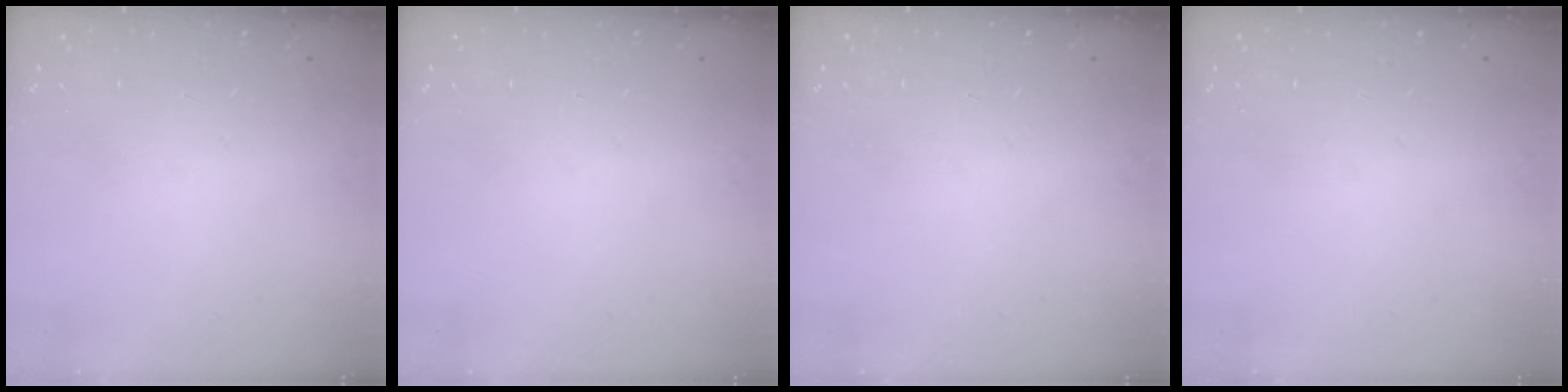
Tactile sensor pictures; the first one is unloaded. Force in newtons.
{"total": 0.0}
{"total": 0.0}
{"total": 0.0}